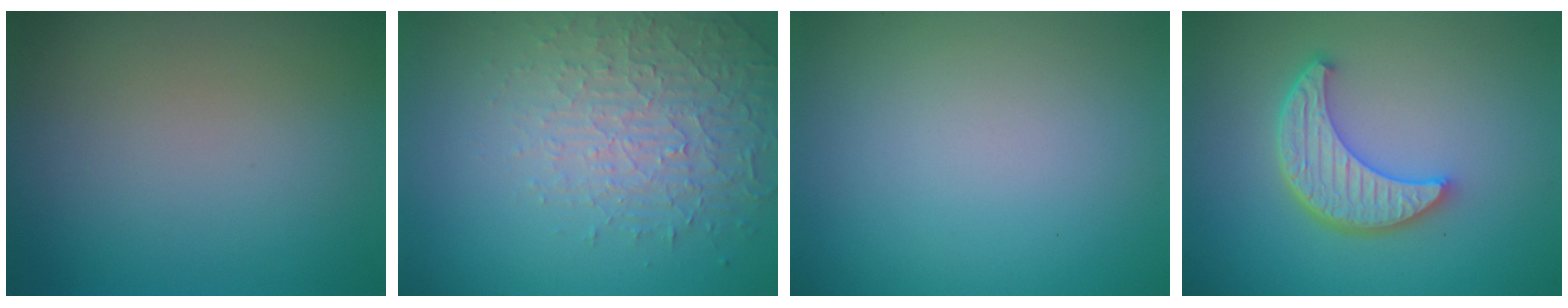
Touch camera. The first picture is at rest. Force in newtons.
{"total": 4.5, "press": 3.1, "slide": 3.2}
{"total": 0.0}
{"total": 5.3, "press": 4.1, "slide": 3.4}